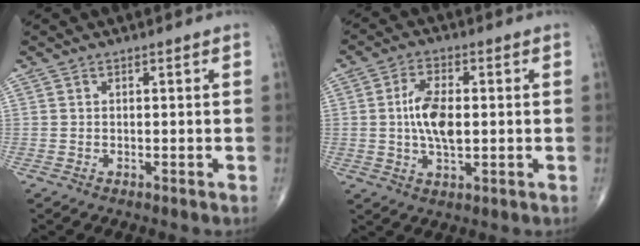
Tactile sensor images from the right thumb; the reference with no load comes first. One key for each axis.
{"total": 8.4, "fx": 0.2, "fy": 4.0, "fz": 7.4, "tx": -0.142, "ty": 0.002, "tz": 0.002}